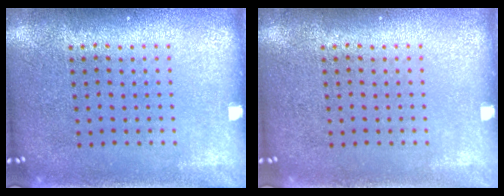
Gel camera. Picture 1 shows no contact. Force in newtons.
{"total": 0.0}